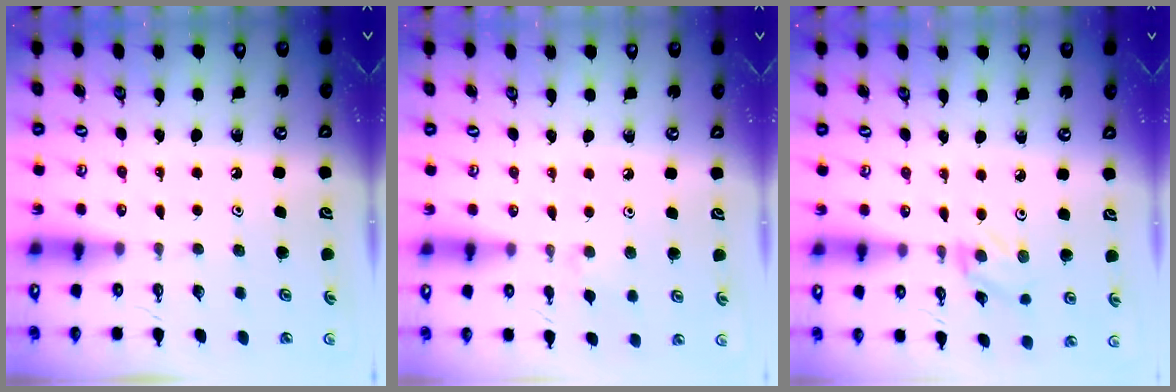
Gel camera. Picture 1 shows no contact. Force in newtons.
{"total": 2.4, "press": 2.3, "slide": 0.5}
{"total": 1.6, "press": 1.5, "slide": 0.3}